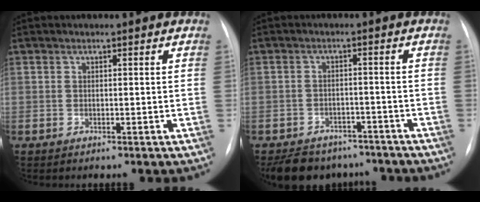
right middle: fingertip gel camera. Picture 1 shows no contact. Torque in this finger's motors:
{"motor_torque": [0.08, -0.19, 0.05, 0.03]}